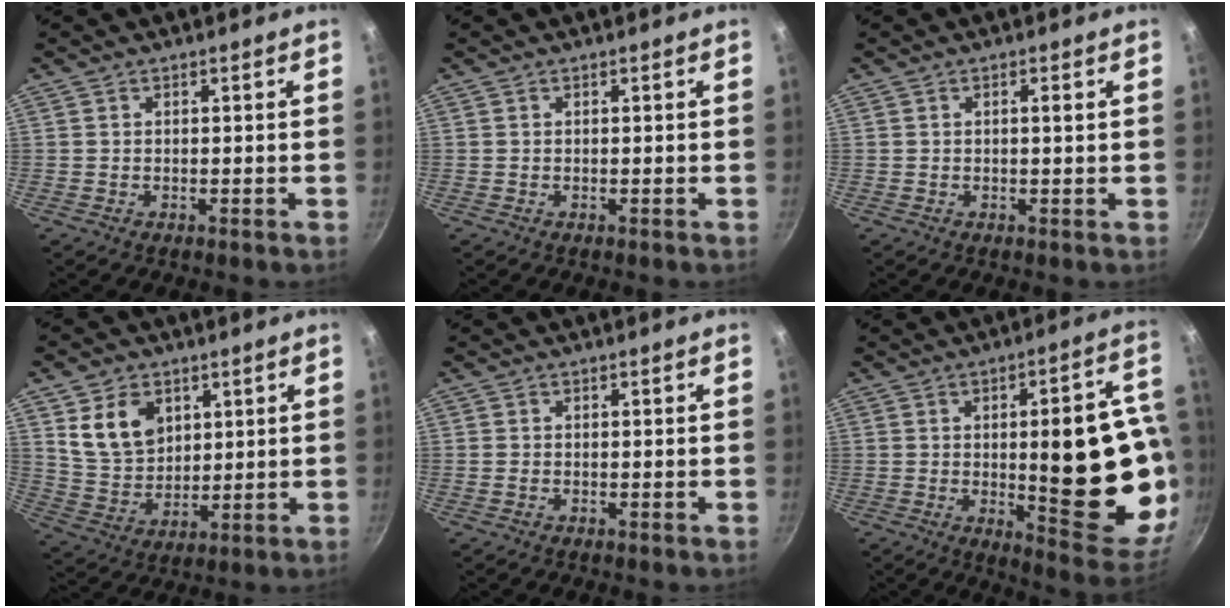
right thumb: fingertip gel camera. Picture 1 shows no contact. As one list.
[{"total": 0.0}, {"total": 1.1, "force": [0.3, 0.1, 1.1], "torque": [-0.017, 0.000, 0.003]}, {"total": 10.8, "force": [4.1, 7.9, 6.1], "torque": [-0.082, -0.022, 0.089]}, {"total": 0.6, "force": [-0.1, 0.5, 0.4], "torque": [-0.007, 0.001, -0.003]}, {"total": 24.5, "force": [-1.7, 8.2, 23.0], "torque": [-0.263, -0.006, -0.007]}]